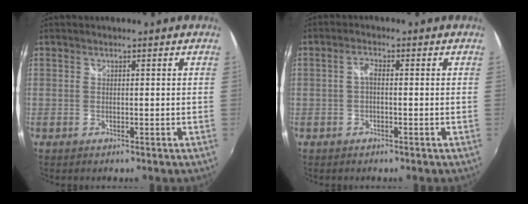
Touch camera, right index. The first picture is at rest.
{"total": 1.8, "force": [-0.3, 0.8, 1.5], "torque": [-0.032, 0.006, -0.008]}